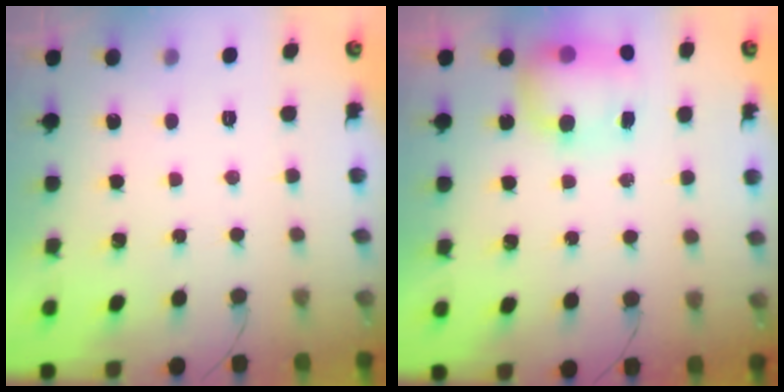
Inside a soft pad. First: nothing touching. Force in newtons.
{"total": 11.7, "press": 9.3, "slide": 7.1}